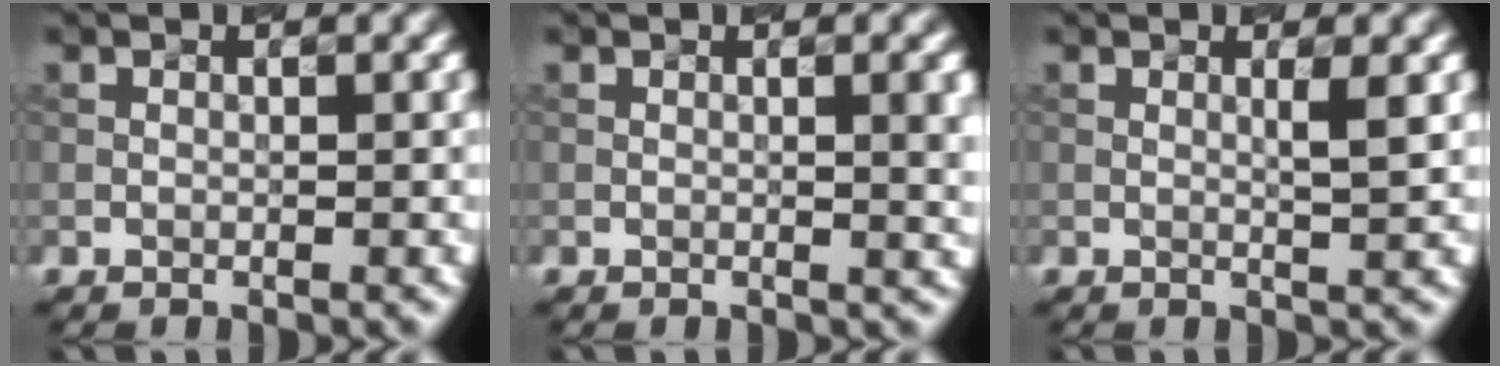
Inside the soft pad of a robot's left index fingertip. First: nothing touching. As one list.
[{"total": 3.0, "force": [0.3, 0.9, 2.9], "torque": [-0.024, 0.007, 0.008]}, {"total": 1.5, "force": [0.2, 0.2, 1.5], "torque": [-0.022, 0.001, 0.005]}]